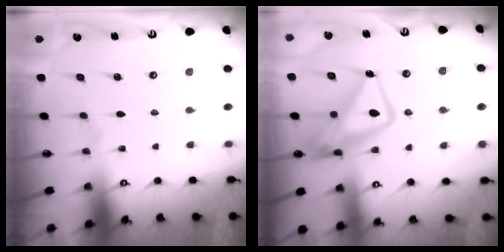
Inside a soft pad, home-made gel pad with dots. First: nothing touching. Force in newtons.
{"total": 12.9, "press": 12.8, "slide": 1.2}